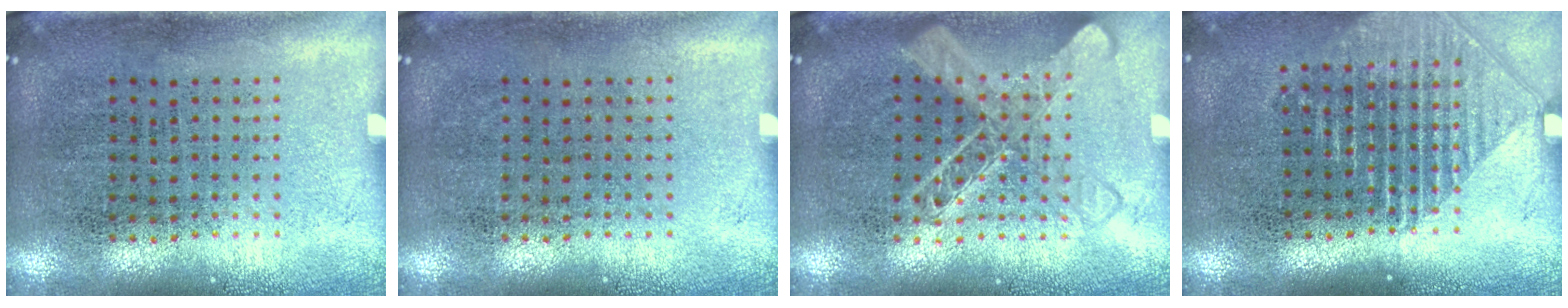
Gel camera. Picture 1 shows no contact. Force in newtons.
{"total": 0.0}
{"total": 2.6, "press": 2.6, "slide": 0.4}
{"total": 1.5, "press": 1.4, "slide": 0.6}